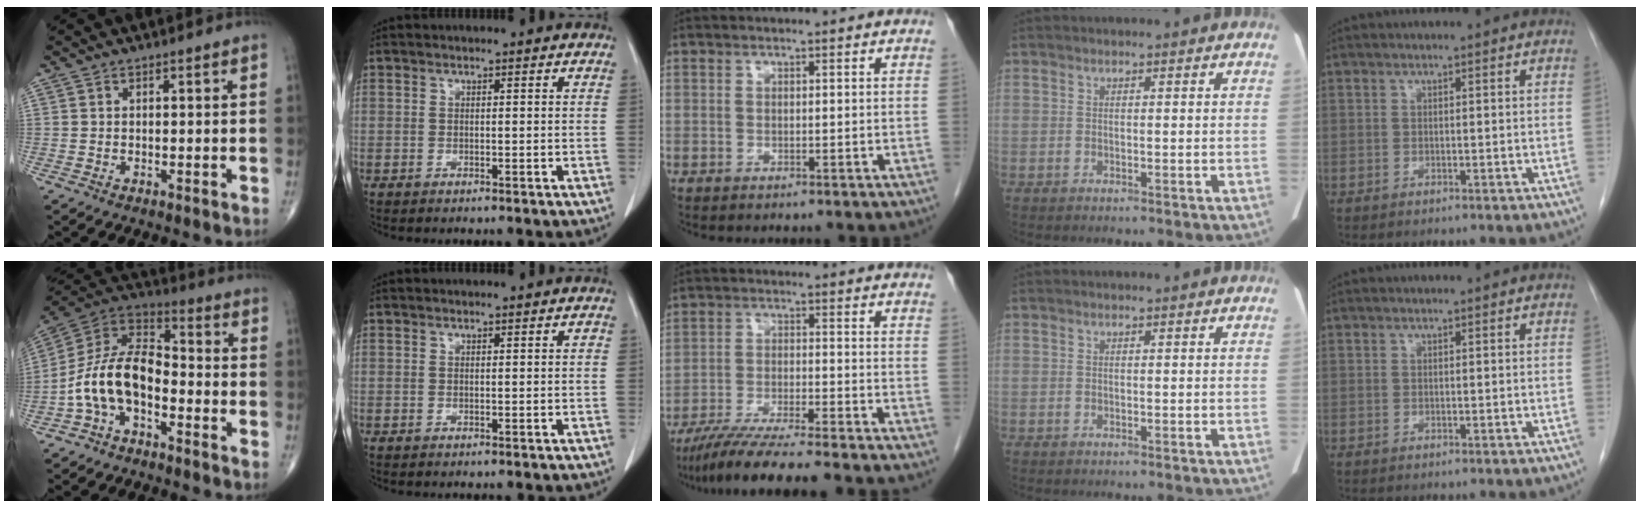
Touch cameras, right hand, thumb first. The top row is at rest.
{"thumb": {"total": 12.8, "force": [-4.3, 7.2, 9.7], "torque": [-0.178, 0.064, -0.093]}, "middle": {"total": 11.7, "force": [-10.1, -1.0, 5.8], "torque": [-0.084, -0.028, -0.166]}}